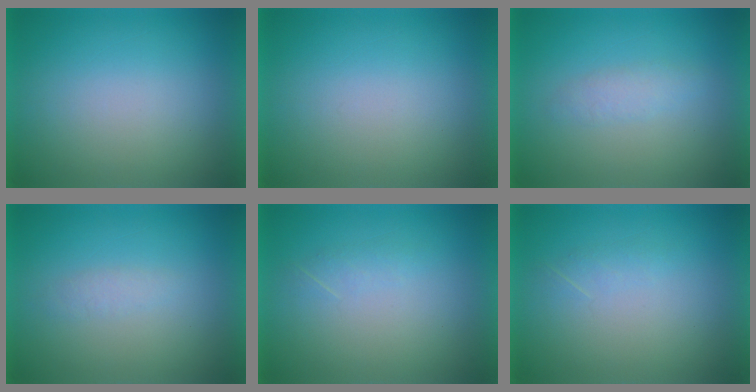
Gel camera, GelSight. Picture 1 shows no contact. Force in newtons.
{"total": 0.0}
{"total": 1.9}
{"total": 1.3}
{"total": 1.3}
{"total": 1.3}